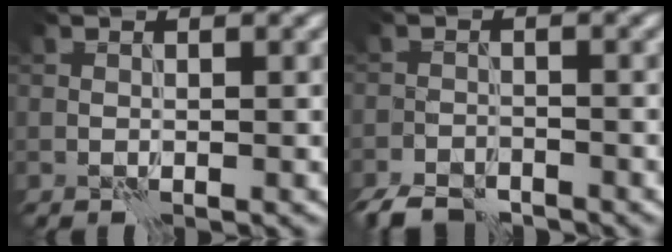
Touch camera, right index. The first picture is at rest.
{"total": 4.7, "force": [-4.1, 1.6, 1.6], "torque": [-0.023, -0.012, -0.079]}